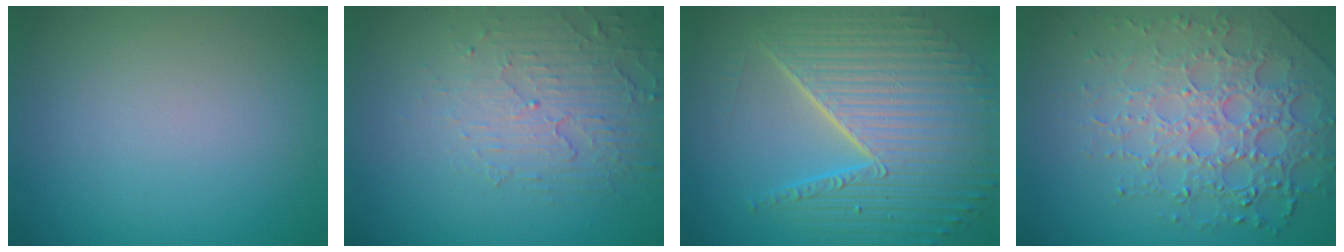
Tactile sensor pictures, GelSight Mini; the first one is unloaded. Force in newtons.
{"total": 4.9, "press": 3.2, "slide": 3.7}
{"total": 10.4, "press": 6.7, "slide": 8.0}
{"total": 7.3, "press": 5.2, "slide": 5.1}